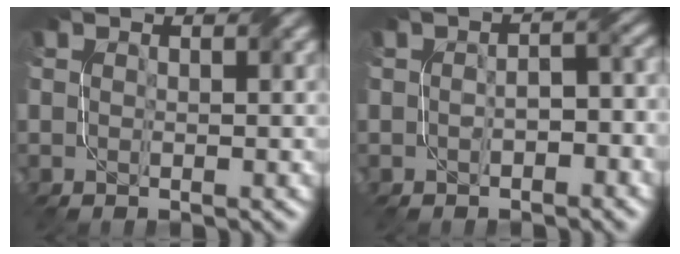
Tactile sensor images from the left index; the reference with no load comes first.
{"total": 2.9, "force": [-0.9, 1.6, 2.2], "torque": [-0.033, 0.004, -0.011]}